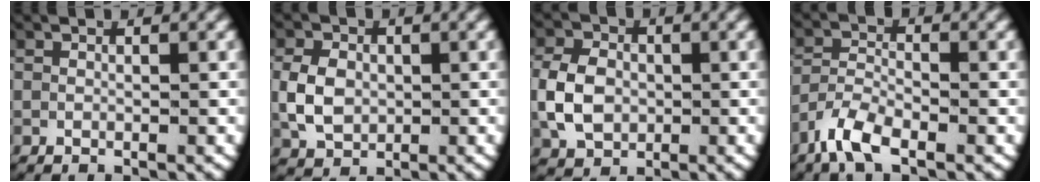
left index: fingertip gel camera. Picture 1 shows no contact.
{"total": 4.2, "force": [-0.1, 3.5, 2.5], "torque": [-0.058, -0.012, 0.009]}
{"total": 4.9, "force": [-0.3, 3.9, 2.9], "torque": [-0.064, -0.007, 0.000]}
{"total": 4.1, "force": [-2.7, 2.1, 2.3], "torque": [-0.060, -0.013, -0.047]}